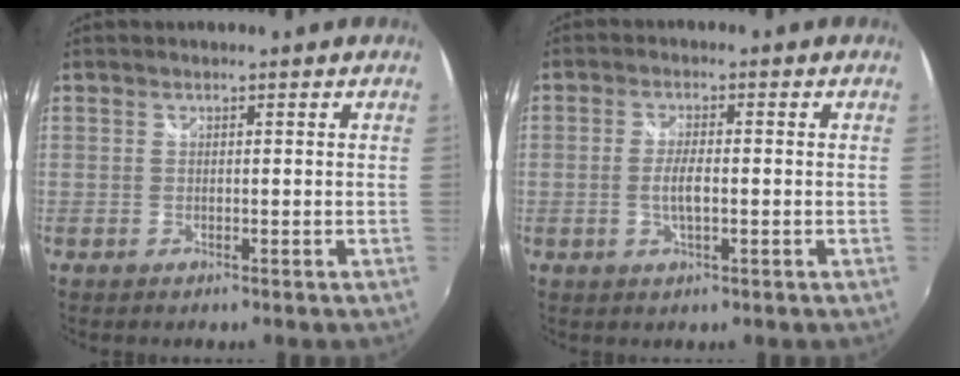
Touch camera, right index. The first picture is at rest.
{"total": 3.7, "force": [-0.7, 0.9, 3.5], "torque": [-0.067, -0.002, -0.014]}